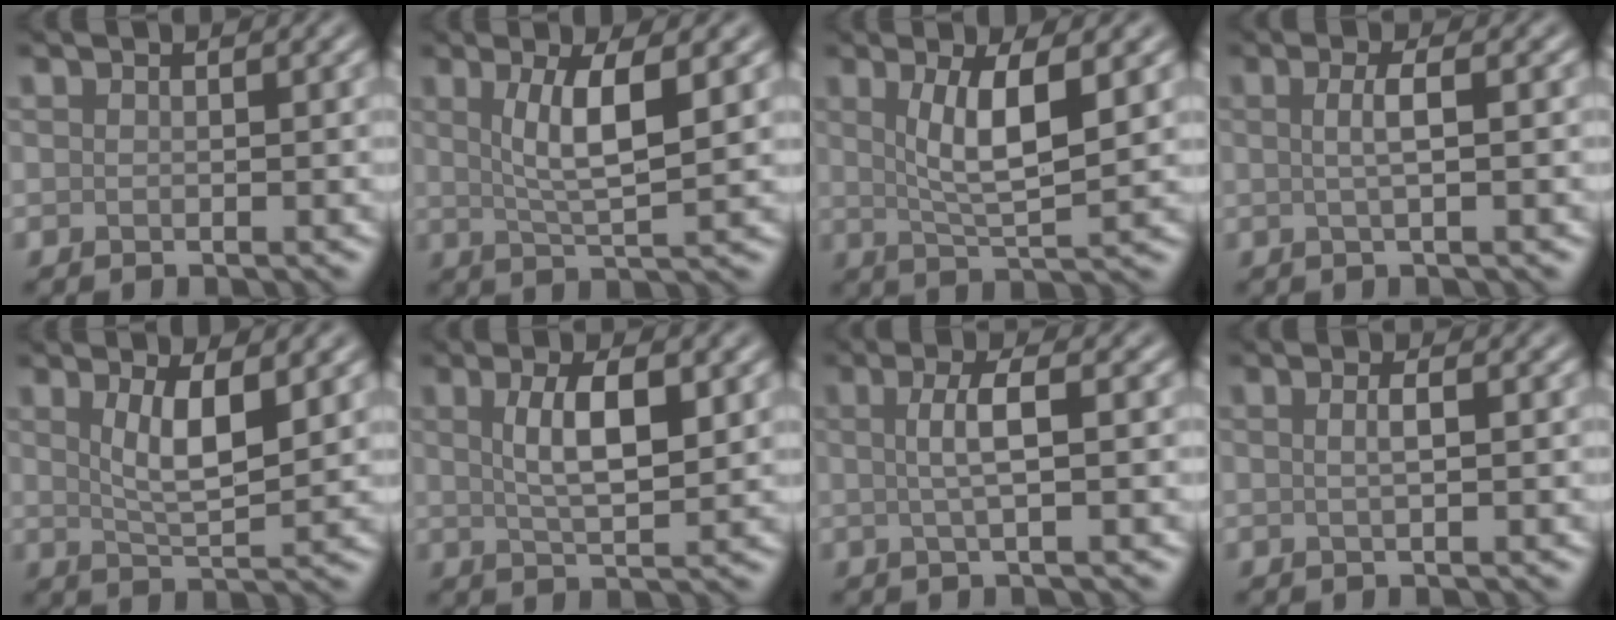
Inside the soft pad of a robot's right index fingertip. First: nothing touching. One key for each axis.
{"total": 5.1, "fx": 1.4, "fy": 1.1, "fz": 4.8, "tx": -0.087, "ty": -0.004, "tz": 0.029}
{"total": 5.4, "fx": 1.5, "fy": 1.3, "fz": 5.1, "tx": -0.094, "ty": -0.007, "tz": 0.031}
{"total": 2.3, "fx": 0.1, "fy": 0.5, "fz": 2.2, "tx": -0.038, "ty": 0.004, "tz": -0.001}
{"total": 4.3, "fx": 1.5, "fy": 1.2, "fz": 3.9, "tx": -0.075, "ty": -0.007, "tz": 0.030}
{"total": 4.9, "fx": 1.2, "fy": 1.5, "fz": 4.5, "tx": -0.085, "ty": 0.002, "tz": 0.024}
{"total": 3.2, "fx": 0.2, "fy": 0.7, "fz": 3.1, "tx": -0.053, "ty": 0.006, "tz": 0.000}
{"total": 1.5, "fx": 0.2, "fy": 0.4, "fz": 1.4, "tx": -0.017, "ty": -0.003, "tz": -0.001}